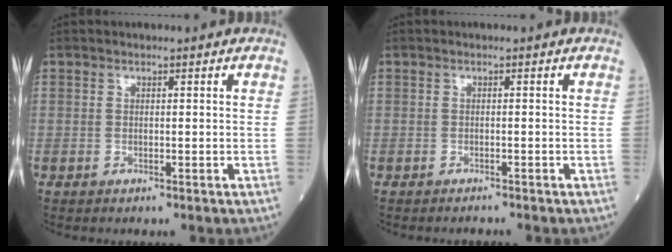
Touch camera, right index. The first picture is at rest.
{"total": 0.8, "force": [-0.8, -0.1, 0.0], "torque": [-0.007, -0.005, -0.010]}